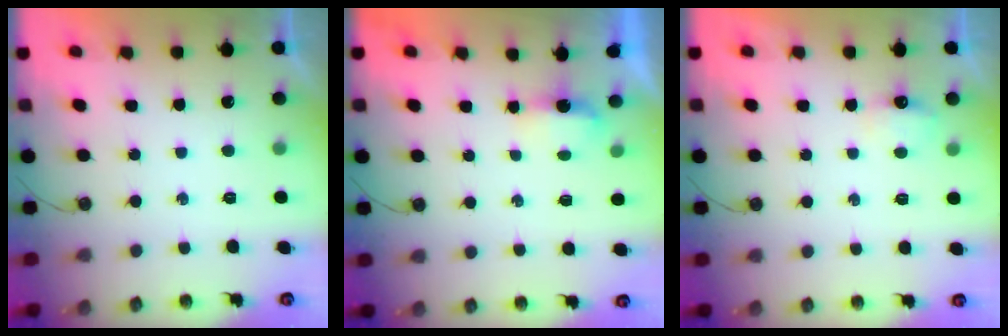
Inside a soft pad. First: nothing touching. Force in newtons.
{"total": 3.0, "press": 2.9, "slide": 0.6}
{"total": 5.3, "press": 5.2, "slide": 0.9}